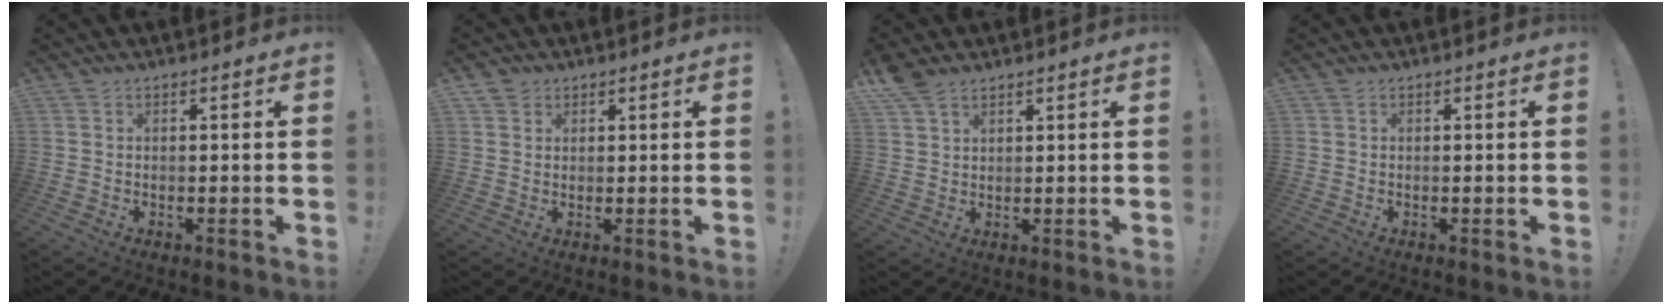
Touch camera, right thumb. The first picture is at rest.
{"total": 2.4, "force": [1.6, 1.9, 0.2], "torque": [0.007, -0.007, 0.027]}
{"total": 5.0, "force": [3.8, 2.1, 2.4], "torque": [-0.038, -0.022, 0.073]}
{"total": 0.0}